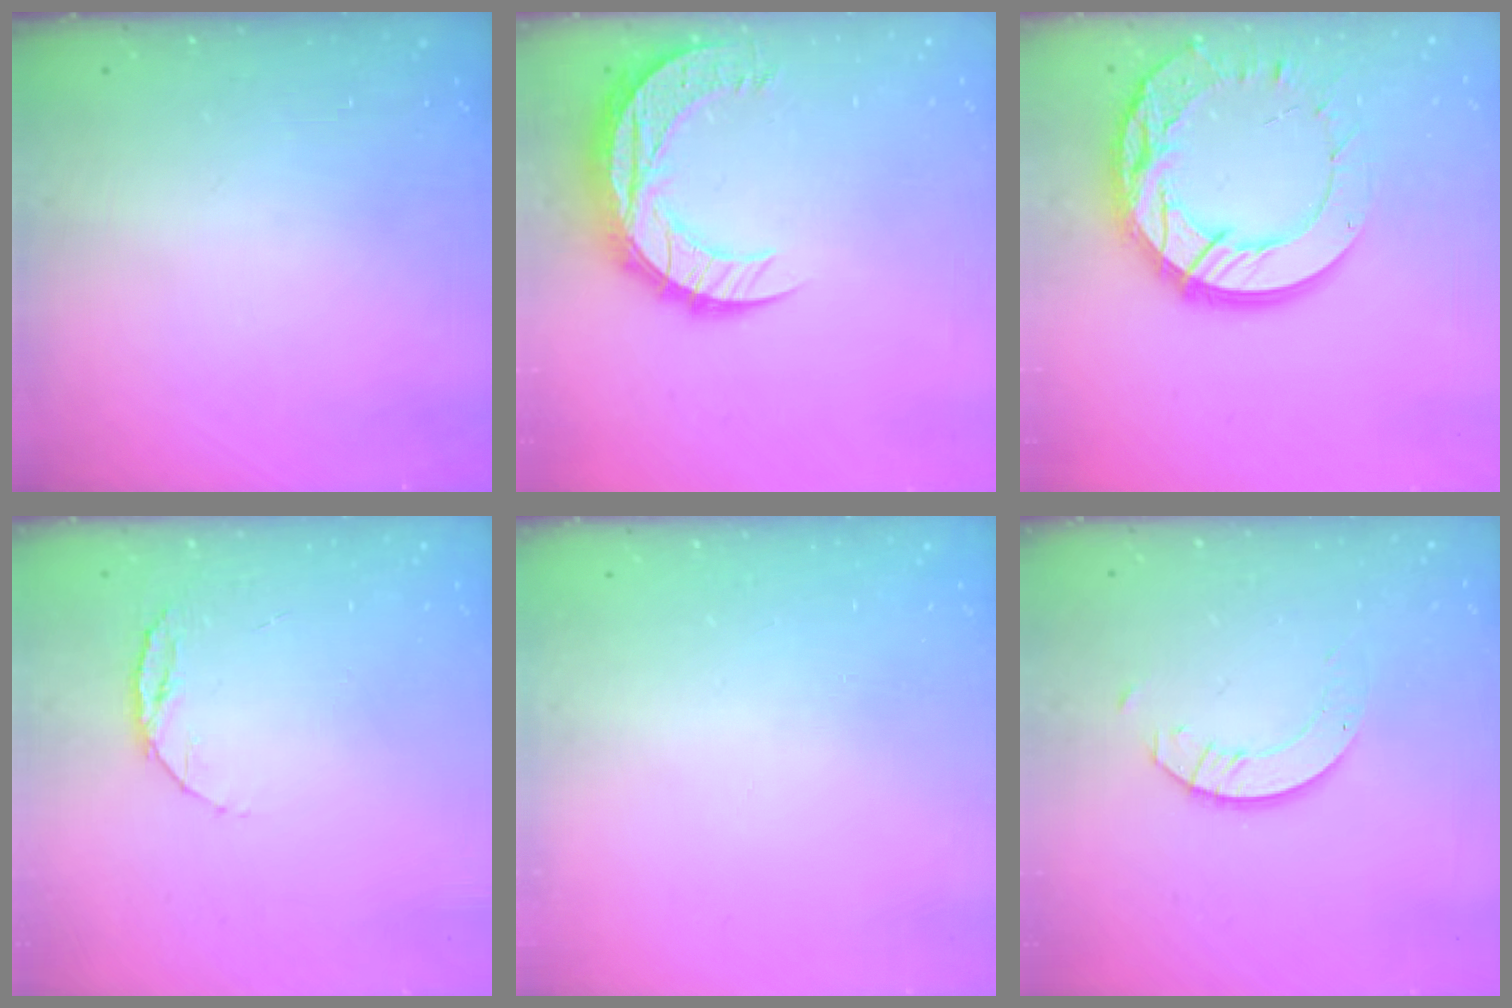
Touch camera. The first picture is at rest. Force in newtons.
{"total": 12.8, "press": 12.8, "slide": 0.9}
{"total": 20.2, "press": 20.2, "slide": 1.8}
{"total": 5.4, "press": 5.3, "slide": 0.6}
{"total": 0.0}
{"total": 3.5, "press": 3.5, "slide": 0.1}